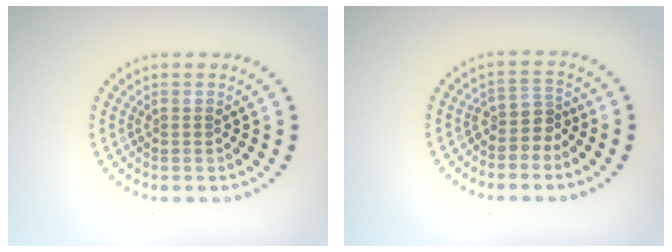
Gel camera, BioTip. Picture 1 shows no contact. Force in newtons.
{"total": 2.3, "press": 1.6, "slide": 1.7}